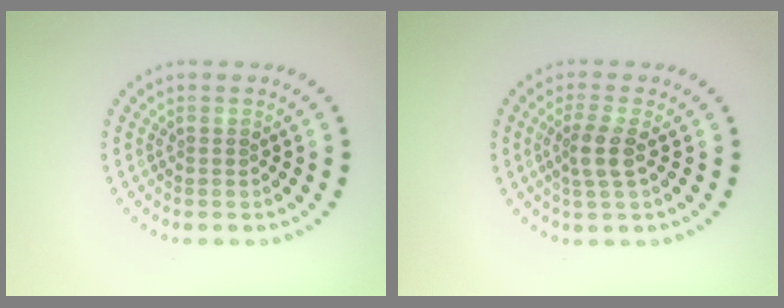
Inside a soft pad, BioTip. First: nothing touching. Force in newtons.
{"total": 2.3, "press": 1.8, "slide": 1.4}